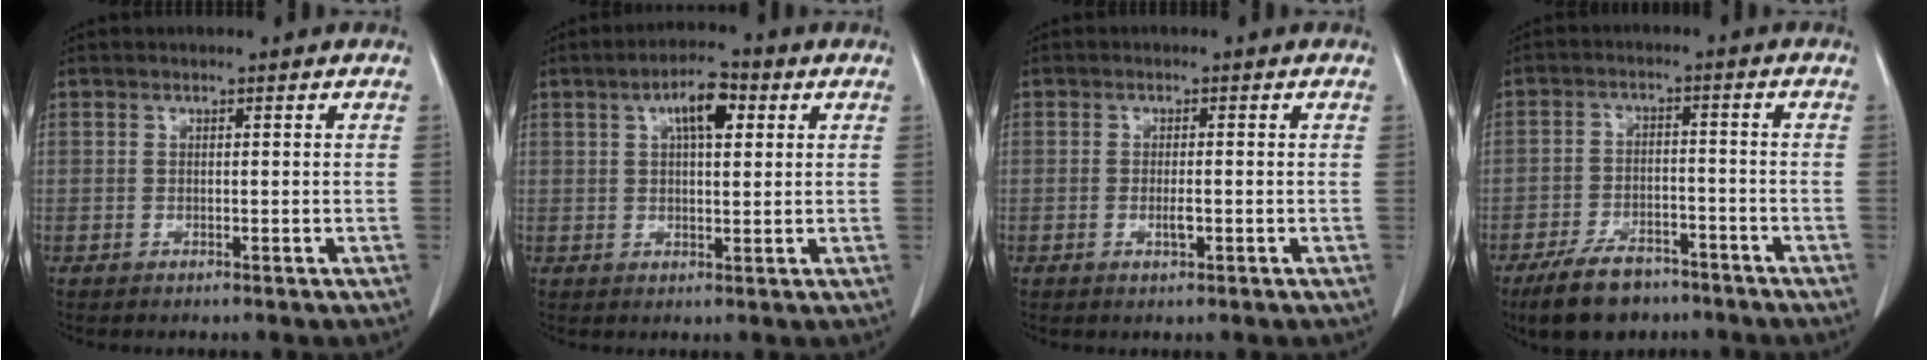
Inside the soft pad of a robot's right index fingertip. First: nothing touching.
{"total": 6.7, "force": [2.6, 2.5, 5.7], "torque": [-0.103, 0.014, 0.044]}
{"total": 2.4, "force": [-0.7, 0.8, 2.1], "torque": [-0.043, -0.001, -0.008]}
{"total": 9.7, "force": [-7.1, 4.6, 4.7], "torque": [-0.088, -0.005, -0.119]}